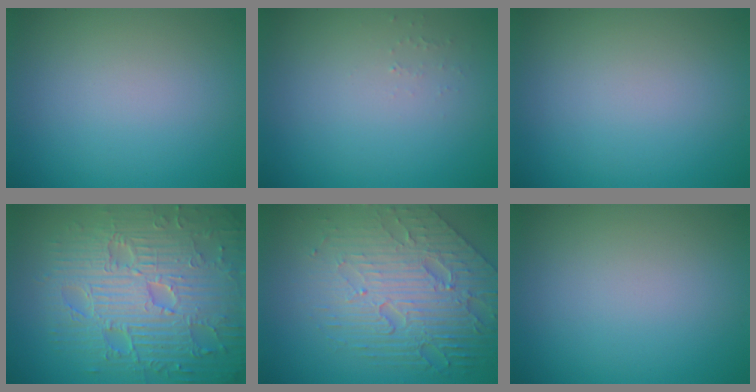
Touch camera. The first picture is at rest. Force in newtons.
{"total": 0.5, "press": 0.5, "slide": 0.1}
{"total": 0.0}
{"total": 10.8, "press": 7.2, "slide": 8.1}
{"total": 8.3, "press": 5.7, "slide": 6.1}
{"total": 0.0}